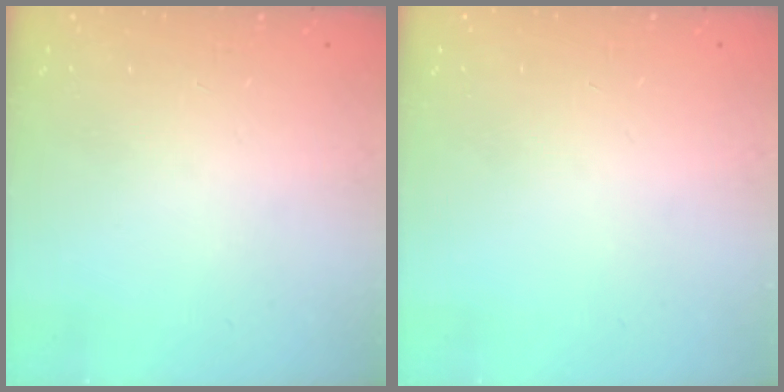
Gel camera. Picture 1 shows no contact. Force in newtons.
{"total": 0.0}